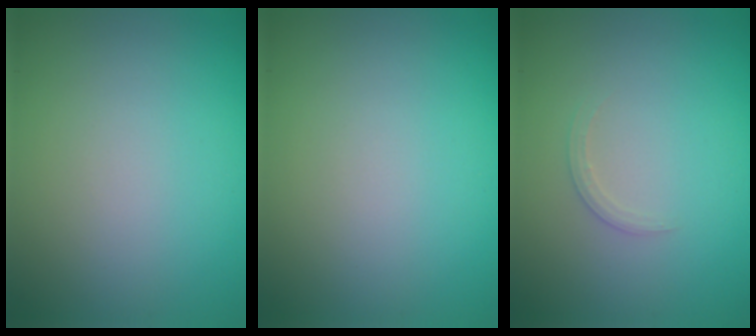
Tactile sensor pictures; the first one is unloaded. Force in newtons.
{"total": 0.0}
{"total": 1.0, "press": 1.0, "slide": 0.0}